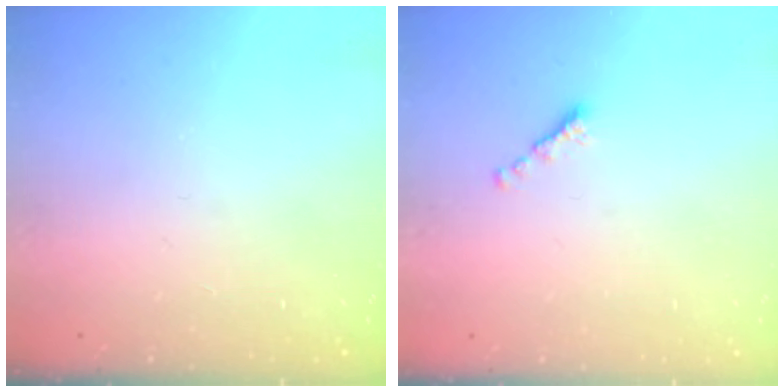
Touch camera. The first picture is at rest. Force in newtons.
{"total": 0.0}